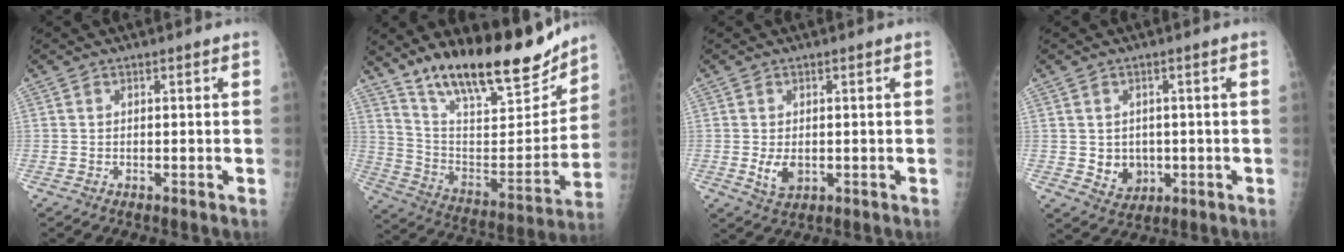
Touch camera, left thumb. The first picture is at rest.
{"total": 23.9, "force": [18.4, 7.2, 13.4], "torque": [-0.173, -0.087, 0.307]}
{"total": 3.8, "force": [-0.4, 2.5, 2.8], "torque": [-0.048, -0.007, 0.000]}
{"total": 5.2, "force": [-0.4, 4.5, 2.6], "torque": [-0.017, -0.002, 0.009]}